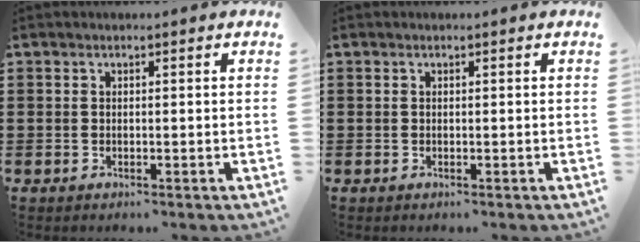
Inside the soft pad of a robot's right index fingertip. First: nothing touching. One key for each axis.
{"total": 0.0}